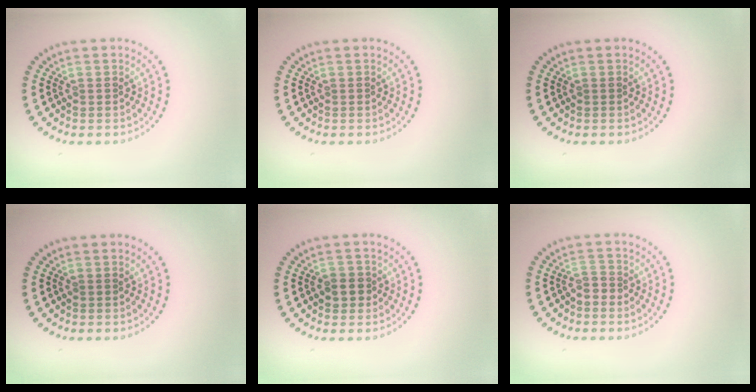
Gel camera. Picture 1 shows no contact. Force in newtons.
{"total": 0.0}
{"total": 0.0}
{"total": 0.0}
{"total": 1.9, "press": 1.8, "slide": 0.6}
{"total": 1.4, "press": 1.1, "slide": 0.8}